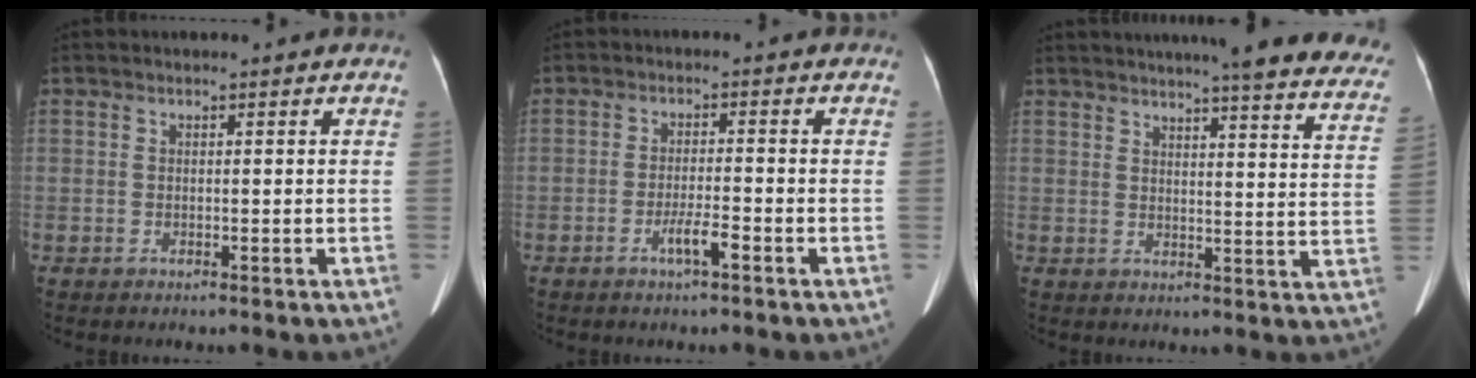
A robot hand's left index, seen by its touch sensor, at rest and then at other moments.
{"total": 3.2, "force": [-1.9, 0.1, 2.6], "torque": [-0.047, -0.002, -0.038]}
{"total": 27.9, "force": [24.7, 2.8, 12.7], "torque": [-0.158, -0.061, 0.275]}